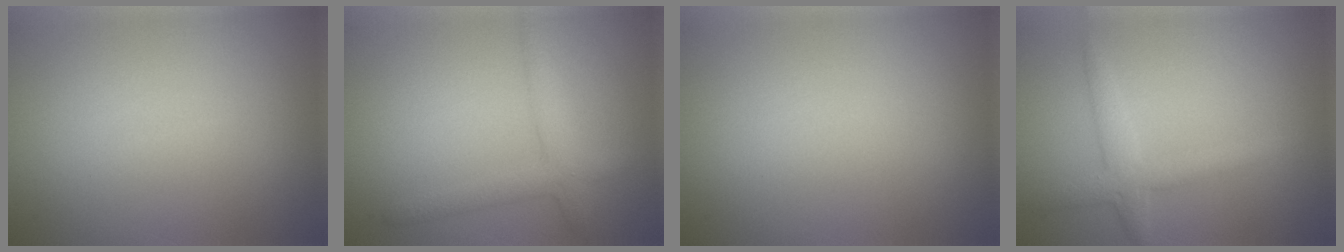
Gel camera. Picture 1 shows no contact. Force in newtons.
{"total": 2.8, "press": 2.8, "slide": 0.2}
{"total": 0.0}
{"total": 2.9, "press": 2.9, "slide": 0.1}